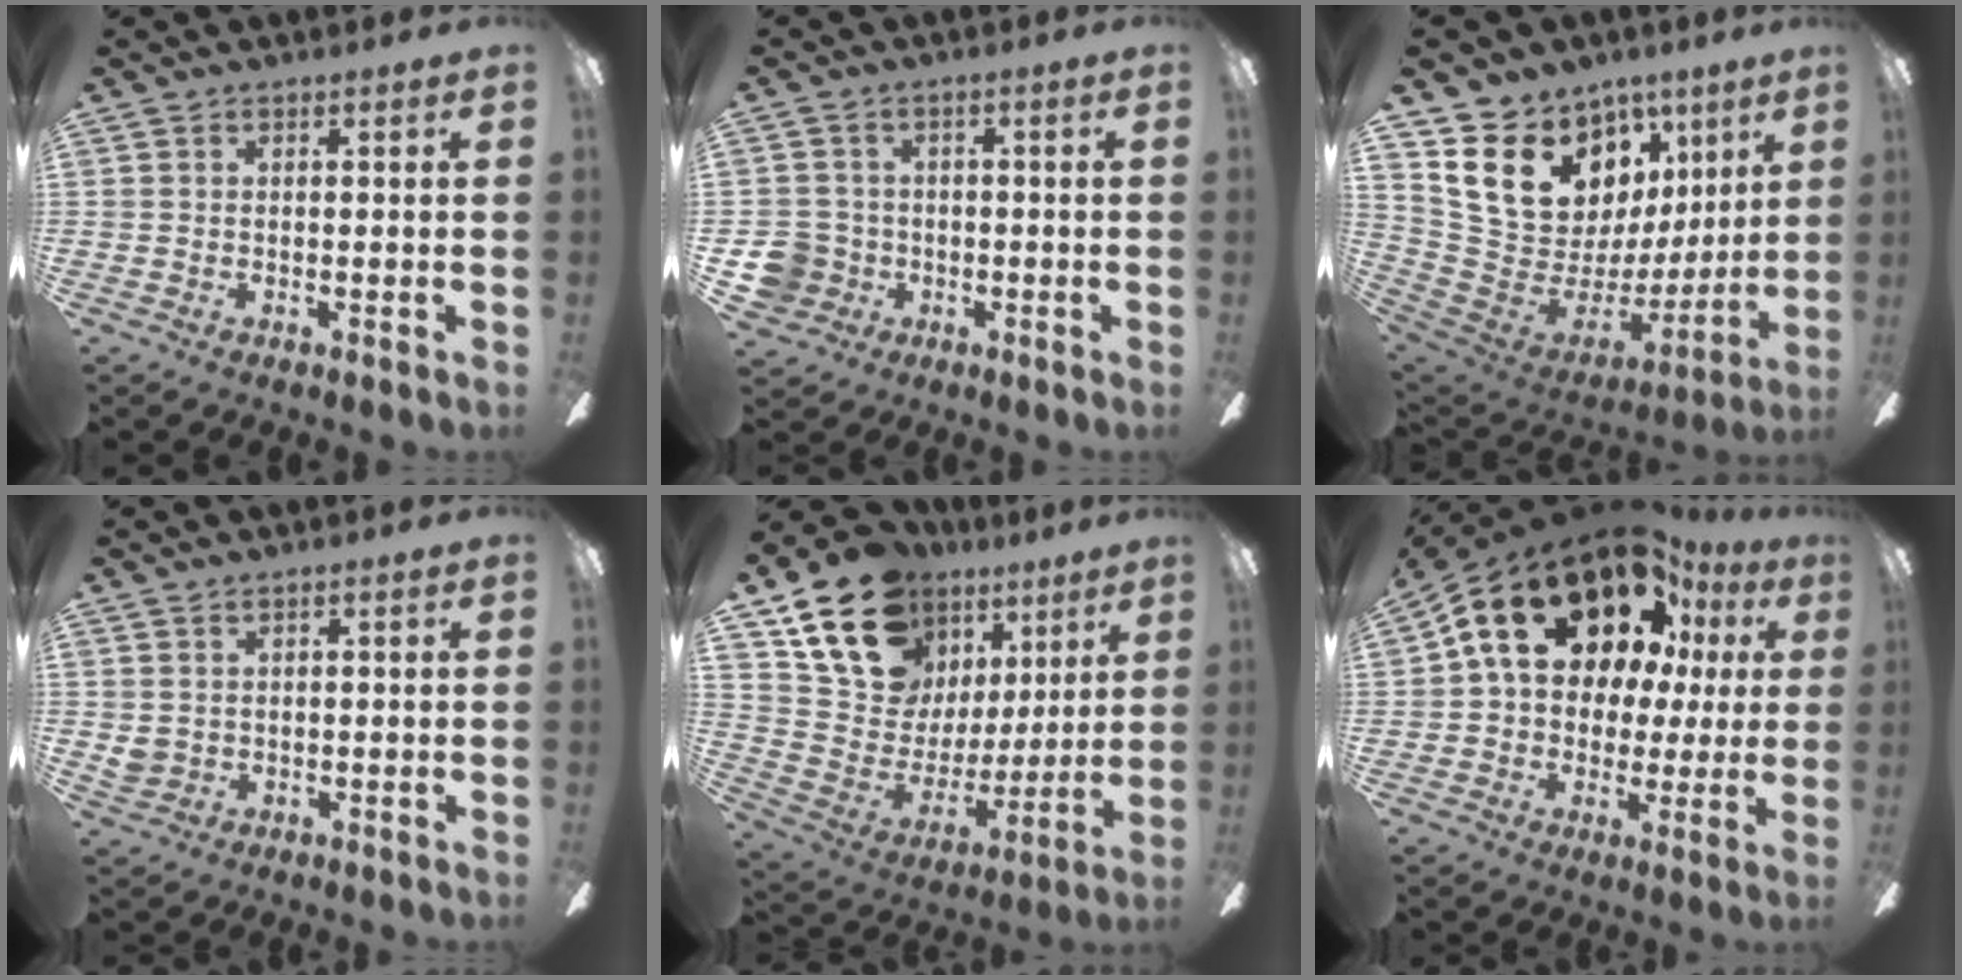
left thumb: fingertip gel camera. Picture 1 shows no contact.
{"total": 6.9, "force": [-1.5, 6.5, 1.8], "torque": [-0.052, 0.008, -0.028]}
{"total": 18.4, "force": [10.5, 12.5, 8.5], "torque": [-0.154, -0.065, 0.205]}
{"total": 2.4, "force": [1.0, 2.0, 0.6], "torque": [-0.016, 0.004, 0.019]}
{"total": 19.9, "force": [13.3, 12.5, 7.9], "torque": [-0.160, -0.068, 0.252]}
{"total": 21.3, "force": [11.8, 13.1, 12.0], "torque": [-0.220, -0.061, 0.210]}